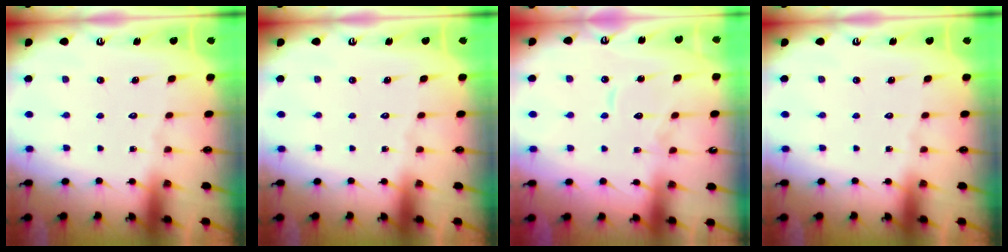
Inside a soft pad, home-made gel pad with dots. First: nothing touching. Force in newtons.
{"total": 0.0}
{"total": 8.4, "press": 8.4, "slide": 0.6}
{"total": 0.0}